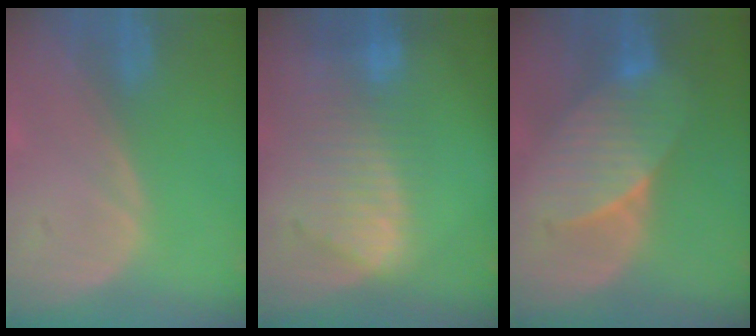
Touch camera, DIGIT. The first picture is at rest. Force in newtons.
{"total": 8.8, "press": 7.9, "slide": 4.0}
{"total": 7.1, "press": 7.0, "slide": 1.3}